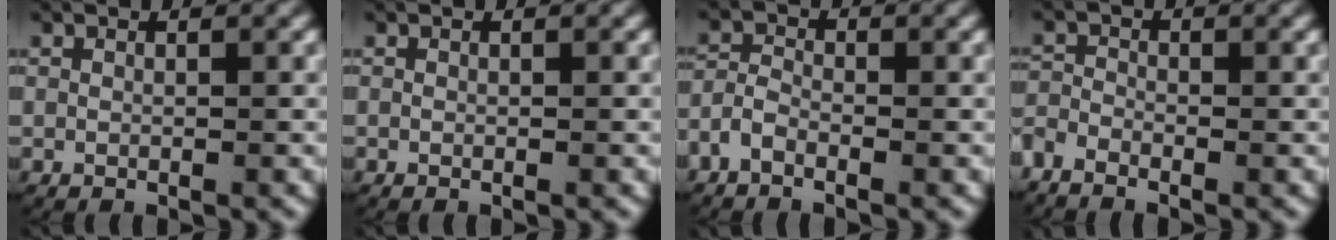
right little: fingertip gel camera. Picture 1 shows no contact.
{"total": 0.0}
{"total": 2.0, "force": [-1.3, 1.3, 1.0], "torque": [-0.031, -0.003, -0.028]}
{"total": 2.2, "force": [-1.6, 1.3, 0.7], "torque": [-0.027, -0.009, -0.033]}